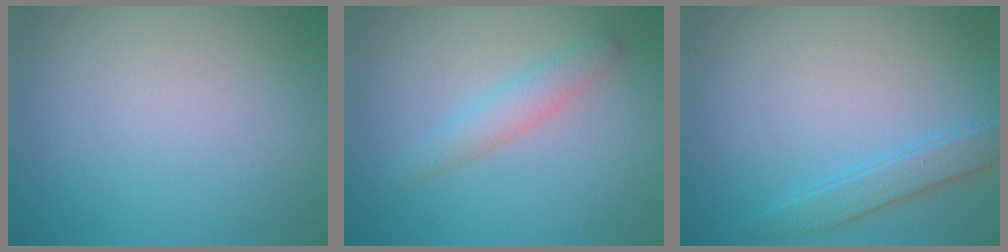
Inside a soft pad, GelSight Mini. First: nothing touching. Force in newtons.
{"total": 2.1, "press": 2.1, "slide": 0.1}
{"total": 2.2, "press": 2.2, "slide": 0.2}